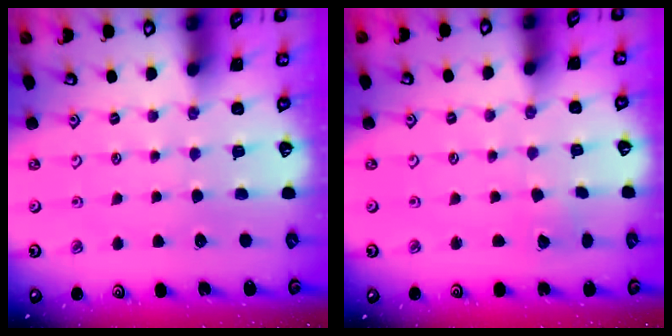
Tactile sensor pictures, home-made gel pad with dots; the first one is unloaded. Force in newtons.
{"total": 2.3, "press": 2.3, "slide": 0.3}